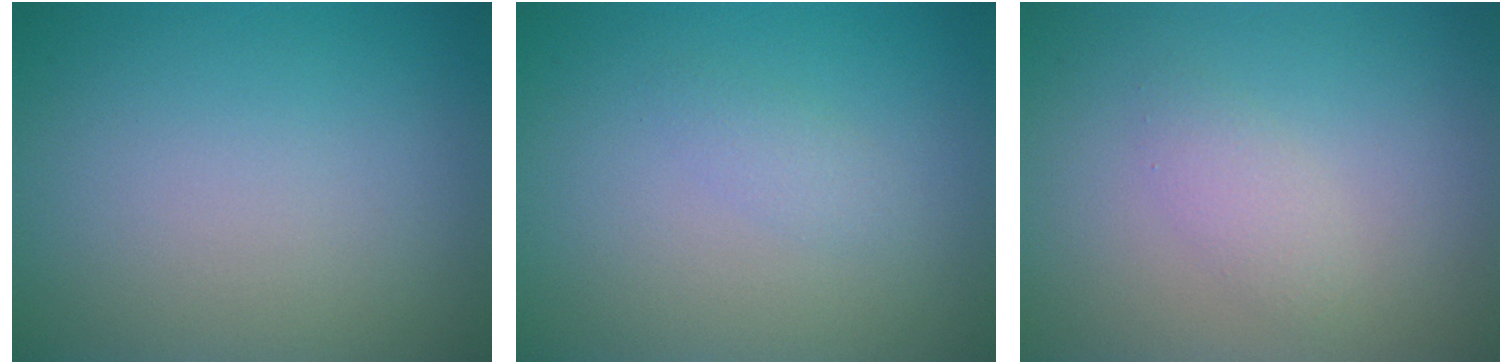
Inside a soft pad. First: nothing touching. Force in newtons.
{"total": 1.1, "press": 1.1, "slide": 0.0}
{"total": 1.6, "press": 1.6, "slide": 0.1}